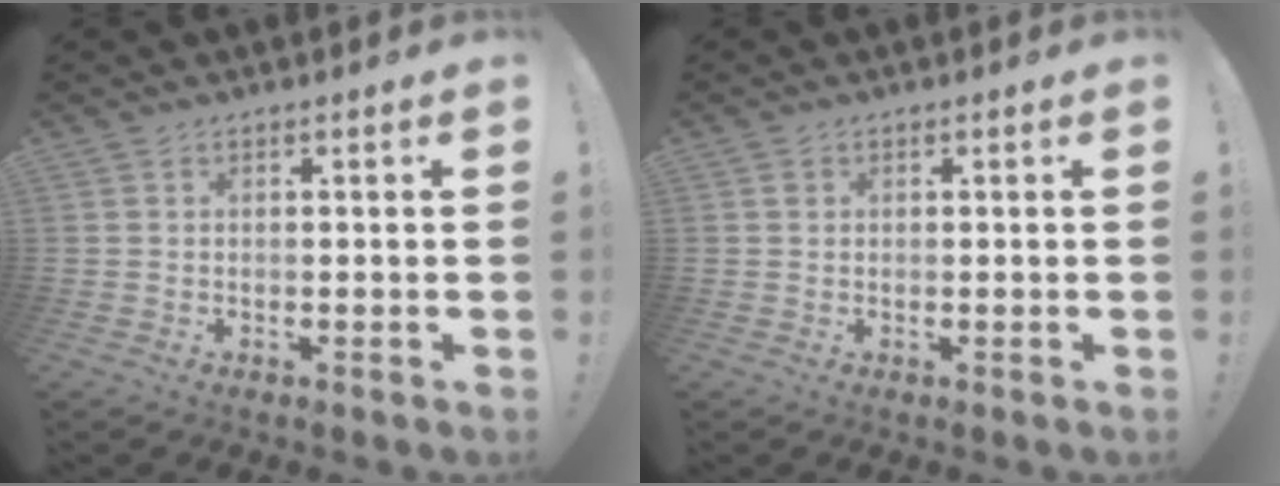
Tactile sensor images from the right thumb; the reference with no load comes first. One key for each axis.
{"total": 0.8, "fx": 0.3, "fy": 0.7, "fz": 0.1, "tx": -0.001, "ty": 0.000, "tz": 0.006}